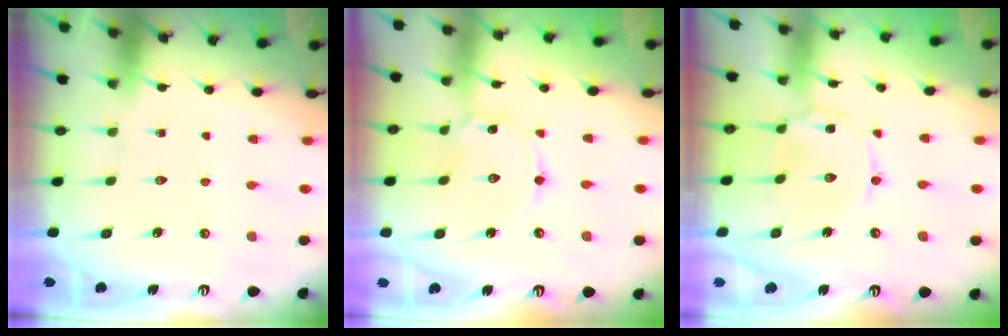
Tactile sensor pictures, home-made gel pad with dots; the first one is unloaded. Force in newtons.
{"total": 2.4, "press": 2.4, "slide": 0.1}
{"total": 1.4, "press": 1.3, "slide": 0.5}